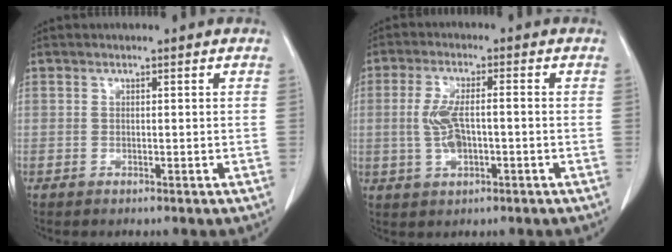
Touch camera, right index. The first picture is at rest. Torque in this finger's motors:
{"motor_torque": [0.31, -0.01, 0.14, 0.06]}